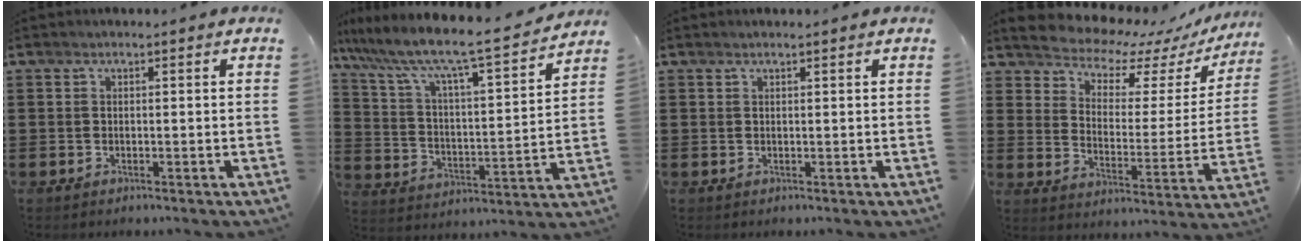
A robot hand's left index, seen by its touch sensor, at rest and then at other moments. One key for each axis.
{"total": 7.9, "fx": 6.6, "fy": 0.3, "fz": 4.2, "tx": -0.112, "ty": -0.057, "tz": 0.102}
{"total": 0.5, "fx": 0.3, "fy": 0.0, "fz": 0.4, "tx": -0.007, "ty": -0.001, "tz": 0.007}
{"total": 5.6, "fx": 5.4, "fy": 1.3, "fz": 0.6, "tx": -0.040, "ty": -0.052, "tz": 0.086}